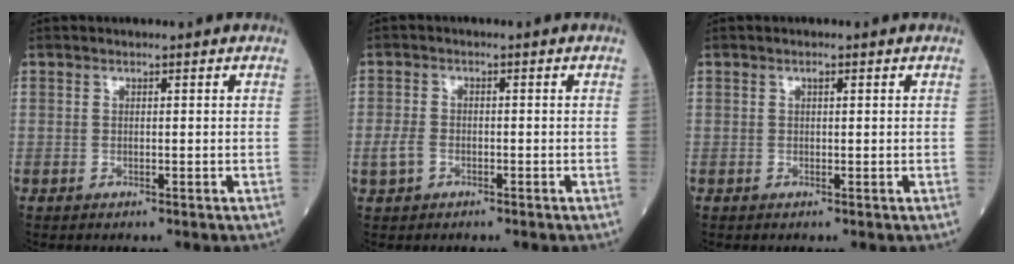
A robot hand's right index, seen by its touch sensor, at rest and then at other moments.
{"total": 2.6, "force": [-1.1, 1.7, 1.7], "torque": [-0.046, 0.001, -0.021]}
{"total": 0.6, "force": [0.2, 0.2, 0.5], "torque": [-0.011, 0.001, 0.003]}